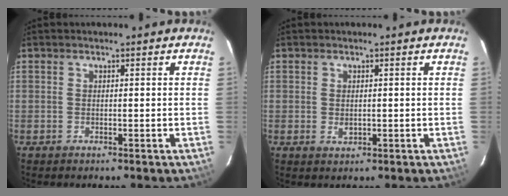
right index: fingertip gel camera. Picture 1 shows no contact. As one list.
[{"total": 1.6, "force": [0.0, 1.2, 1.2], "torque": [-0.020, -0.001, 0.002]}]